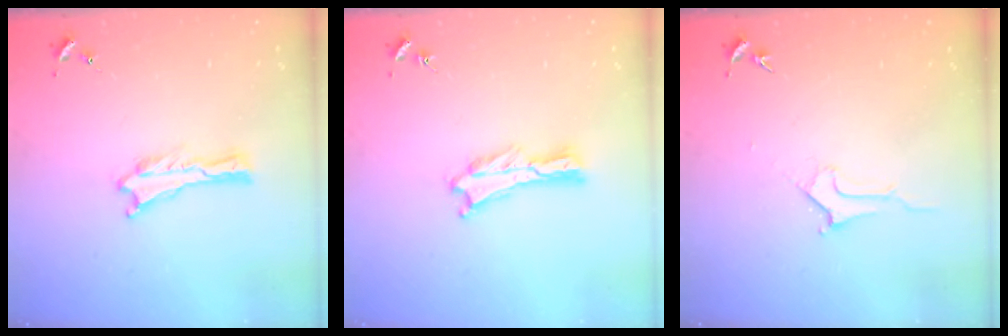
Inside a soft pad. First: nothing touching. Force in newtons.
{"total": 0.7, "press": 0.7, "slide": 0.2}
{"total": 2.8, "press": 2.8, "slide": 0.4}